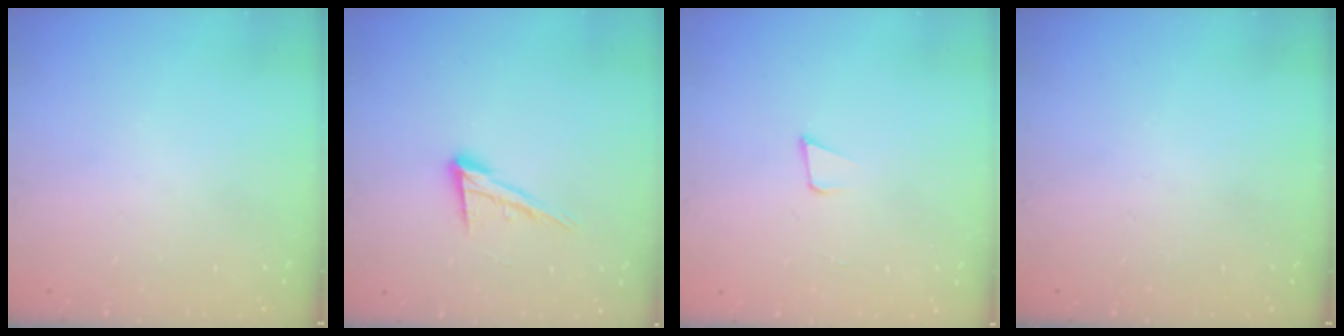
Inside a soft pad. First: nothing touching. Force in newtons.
{"total": 12.3, "press": 12.0, "slide": 2.5}
{"total": 3.4, "press": 2.2, "slide": 2.6}
{"total": 0.0}